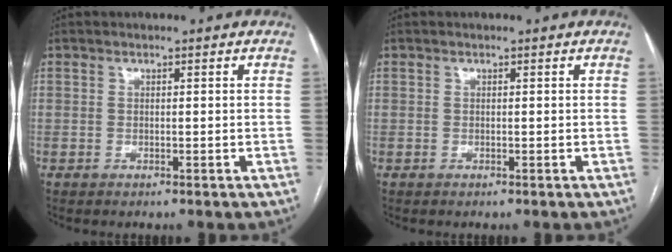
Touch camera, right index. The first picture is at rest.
{"total": 0.0}